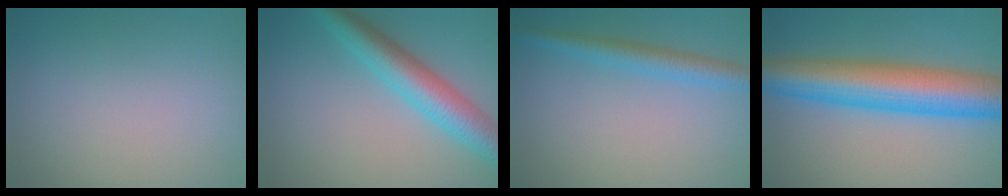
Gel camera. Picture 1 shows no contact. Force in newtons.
{"total": 5.7, "press": 5.7, "slide": 0.0}
{"total": 2.9, "press": 2.9, "slide": 0.1}
{"total": 10.6, "press": 10.6, "slide": 0.1}